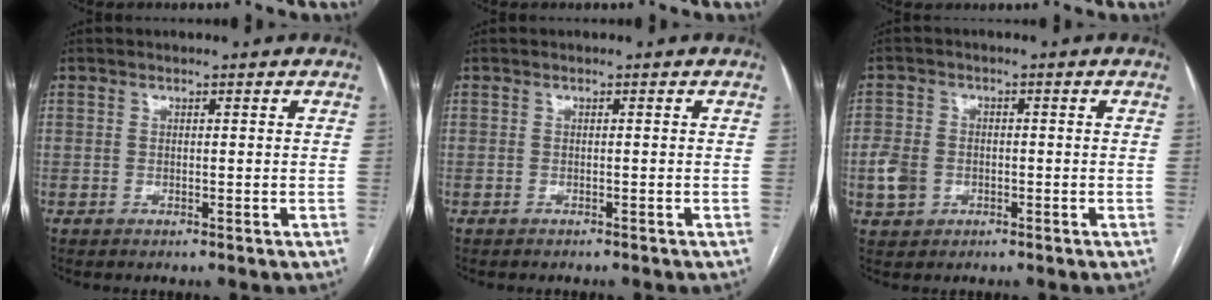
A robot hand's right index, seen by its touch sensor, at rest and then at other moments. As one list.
[{"total": 1.4, "force": [-1.2, 0.4, 0.3], "torque": [-0.011, -0.001, -0.016]}, {"total": 5.8, "force": [-1.9, 4.9, 2.5], "torque": [-0.064, 0.014, -0.021]}]